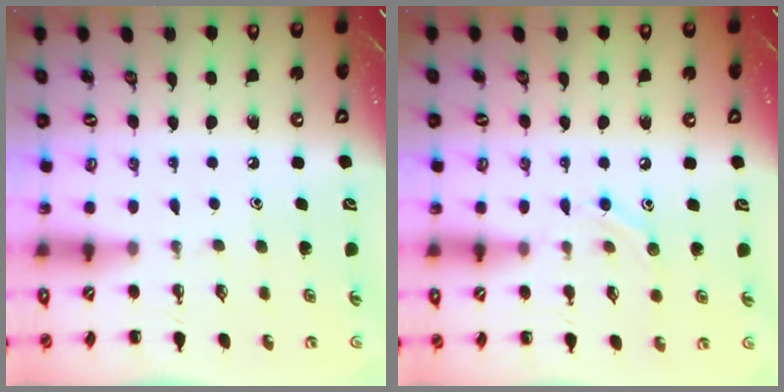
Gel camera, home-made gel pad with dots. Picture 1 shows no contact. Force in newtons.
{"total": 6.6, "press": 6.5, "slide": 1.1}